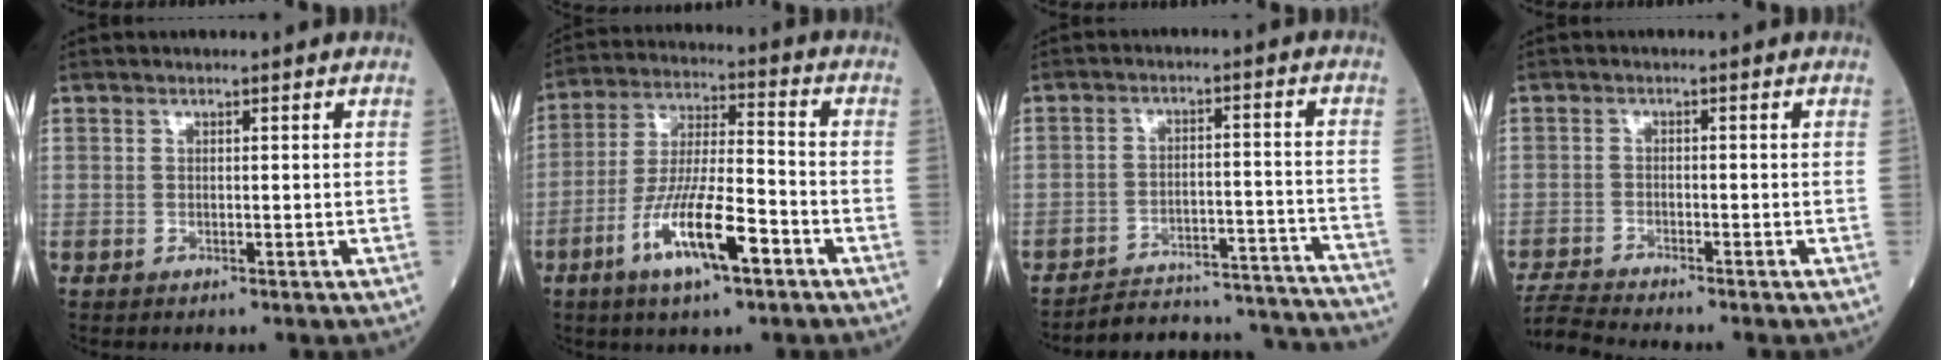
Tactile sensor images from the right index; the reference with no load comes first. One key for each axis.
{"total": 12.5, "fx": -6.0, "fy": 2.1, "fz": 10.7, "tx": -0.208, "ty": -0.010, "tz": -0.109}
{"total": 21.1, "fx": -20.7, "fy": 1.8, "fz": 3.7, "tx": -0.027, "ty": 0.016, "tz": -0.269}
{"total": 5.3, "fx": -5.1, "fy": -1.3, "fz": 0.9, "tx": -0.020, "ty": -0.018, "tz": -0.094}